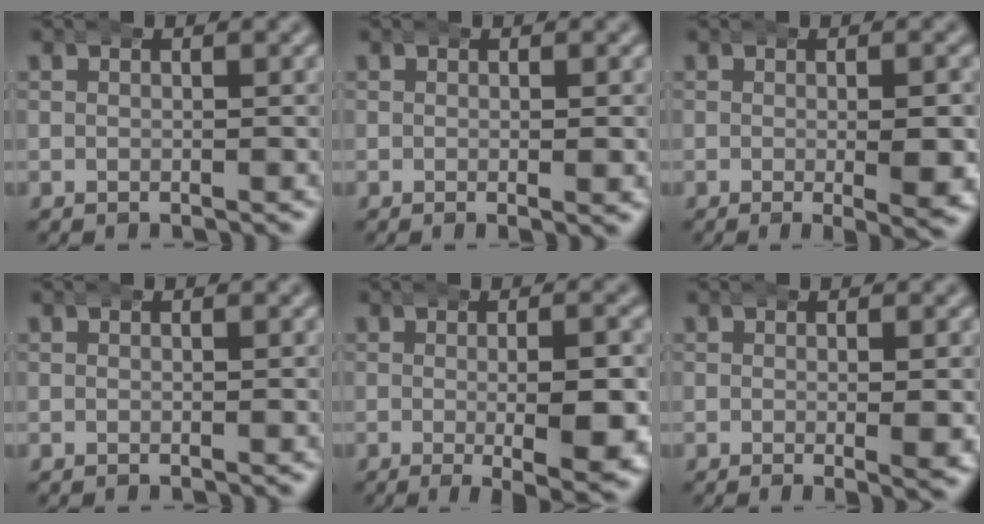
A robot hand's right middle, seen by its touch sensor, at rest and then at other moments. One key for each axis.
{"total": 1.2, "fx": 0.1, "fy": 0.1, "fz": 1.2, "tx": -0.018, "ty": 0.002, "tz": -0.001}
{"total": 4.9, "fx": -1.1, "fy": 1.2, "fz": 4.6, "tx": -0.062, "ty": -0.003, "tz": -0.019}
{"total": 0.0}
{"total": 7.9, "fx": -2.2, "fy": 2.4, "fz": 7.2, "tx": -0.095, "ty": -0.010, "tz": -0.029}
{"total": 2.4, "fx": -0.2, "fy": 0.3, "fz": 2.4, "tx": -0.032, "ty": 0.000, "tz": -0.006}